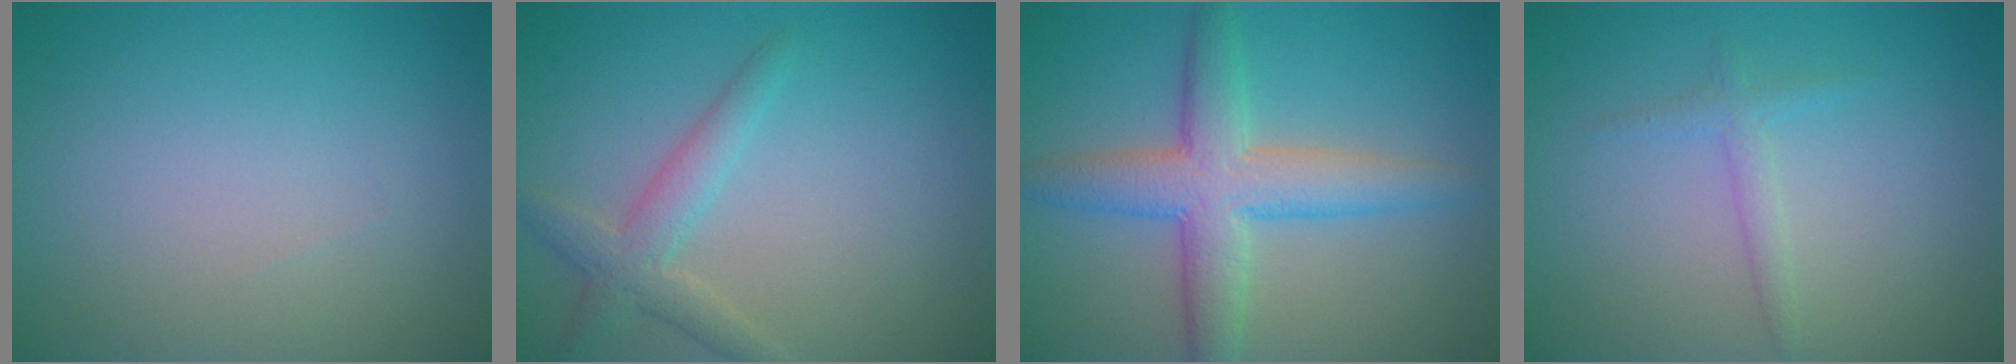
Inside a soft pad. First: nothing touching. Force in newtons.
{"total": 2.8, "press": 2.8, "slide": 0.1}
{"total": 5.9, "press": 5.9, "slide": 0.1}
{"total": 1.4, "press": 1.4, "slide": 0.1}